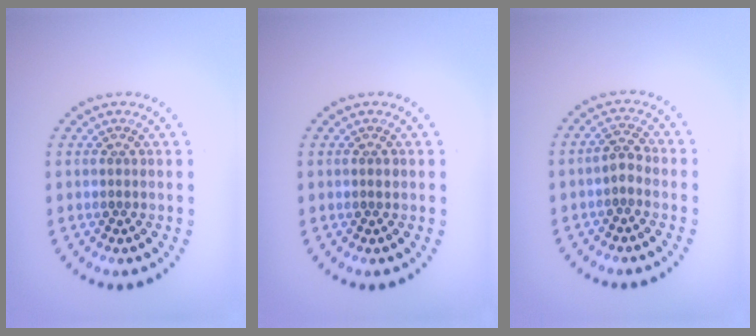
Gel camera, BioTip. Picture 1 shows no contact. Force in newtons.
{"total": 0.5, "press": 0.4, "slide": 0.3}
{"total": 1.5, "press": 1.3, "slide": 0.6}